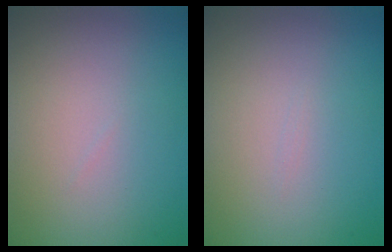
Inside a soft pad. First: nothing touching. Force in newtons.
{"total": 0.0}